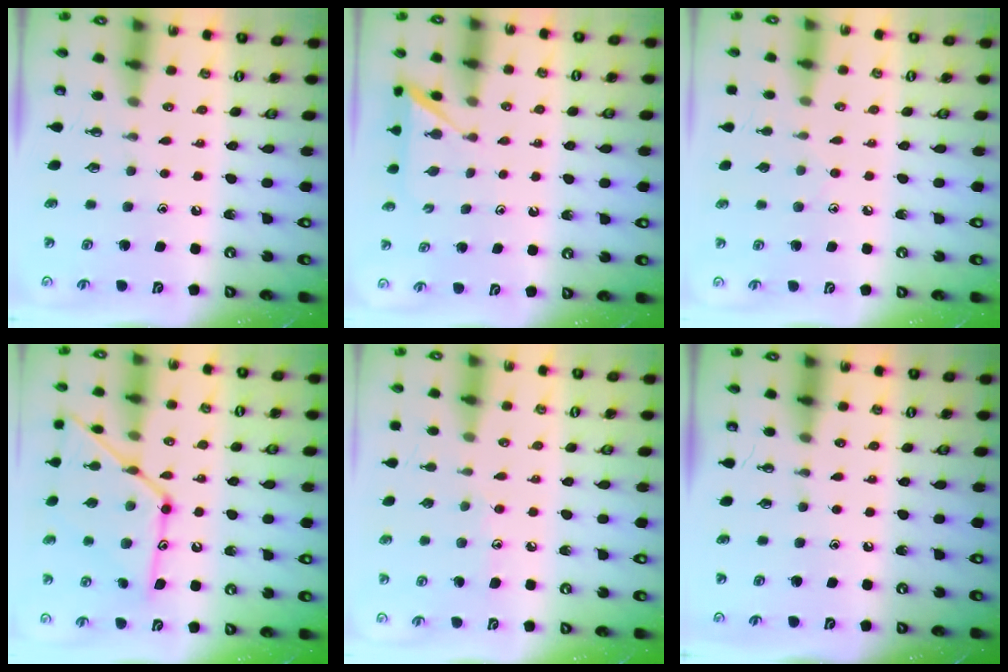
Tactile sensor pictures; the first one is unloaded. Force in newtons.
{"total": 3.5, "press": 3.4, "slide": 0.4}
{"total": 6.1, "press": 6.0, "slide": 0.6}
{"total": 19.7, "press": 19.6, "slide": 1.3}
{"total": 6.4, "press": 6.3, "slide": 0.6}
{"total": 0.0}